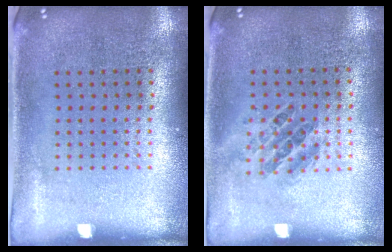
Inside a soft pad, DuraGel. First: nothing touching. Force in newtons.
{"total": 0.8, "press": 0.7, "slide": 0.4}